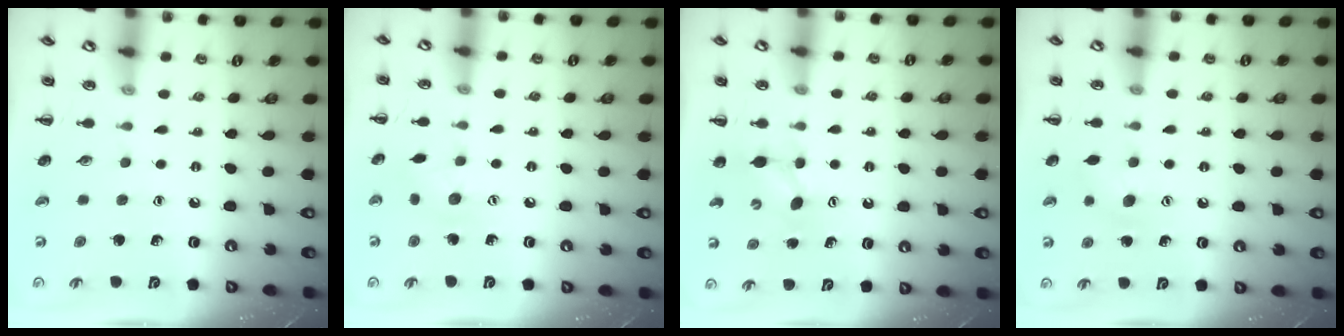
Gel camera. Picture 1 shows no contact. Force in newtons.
{"total": 6.7, "press": 6.5, "slide": 1.4}
{"total": 5.5, "press": 5.4, "slide": 1.1}
{"total": 7.2, "press": 7.1, "slide": 1.4}